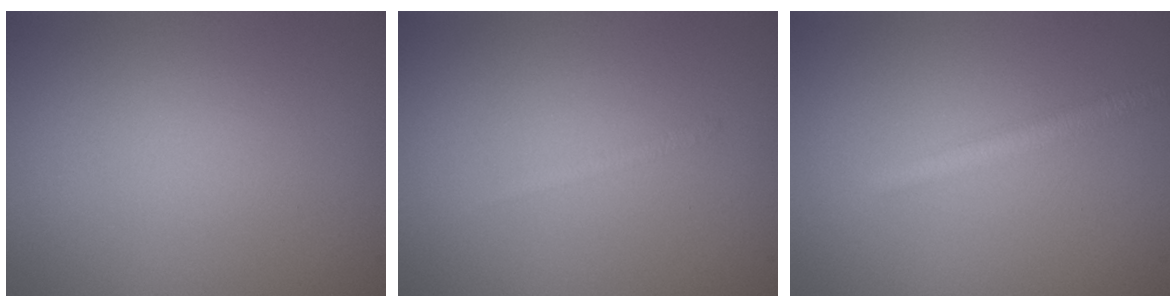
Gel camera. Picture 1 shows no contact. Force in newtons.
{"total": 0.6, "press": 0.5, "slide": 0.1}
{"total": 2.1, "press": 2.1, "slide": 0.1}